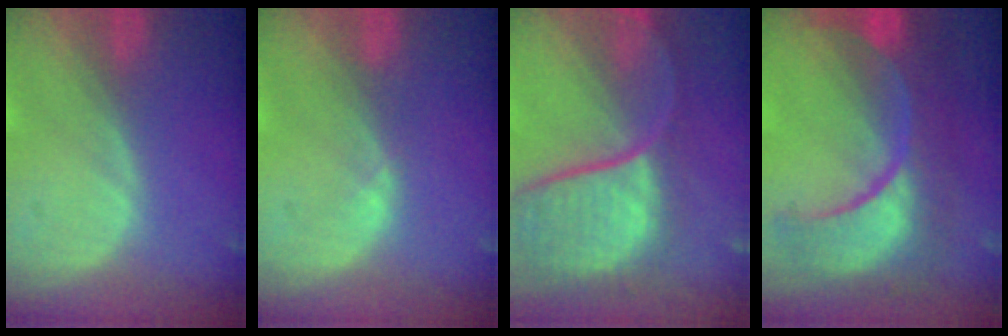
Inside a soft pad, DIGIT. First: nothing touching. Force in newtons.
{"total": 0.7, "press": 0.6, "slide": 0.4}
{"total": 11.9, "press": 9.9, "slide": 6.7}
{"total": 11.9, "press": 11.8, "slide": 1.4}